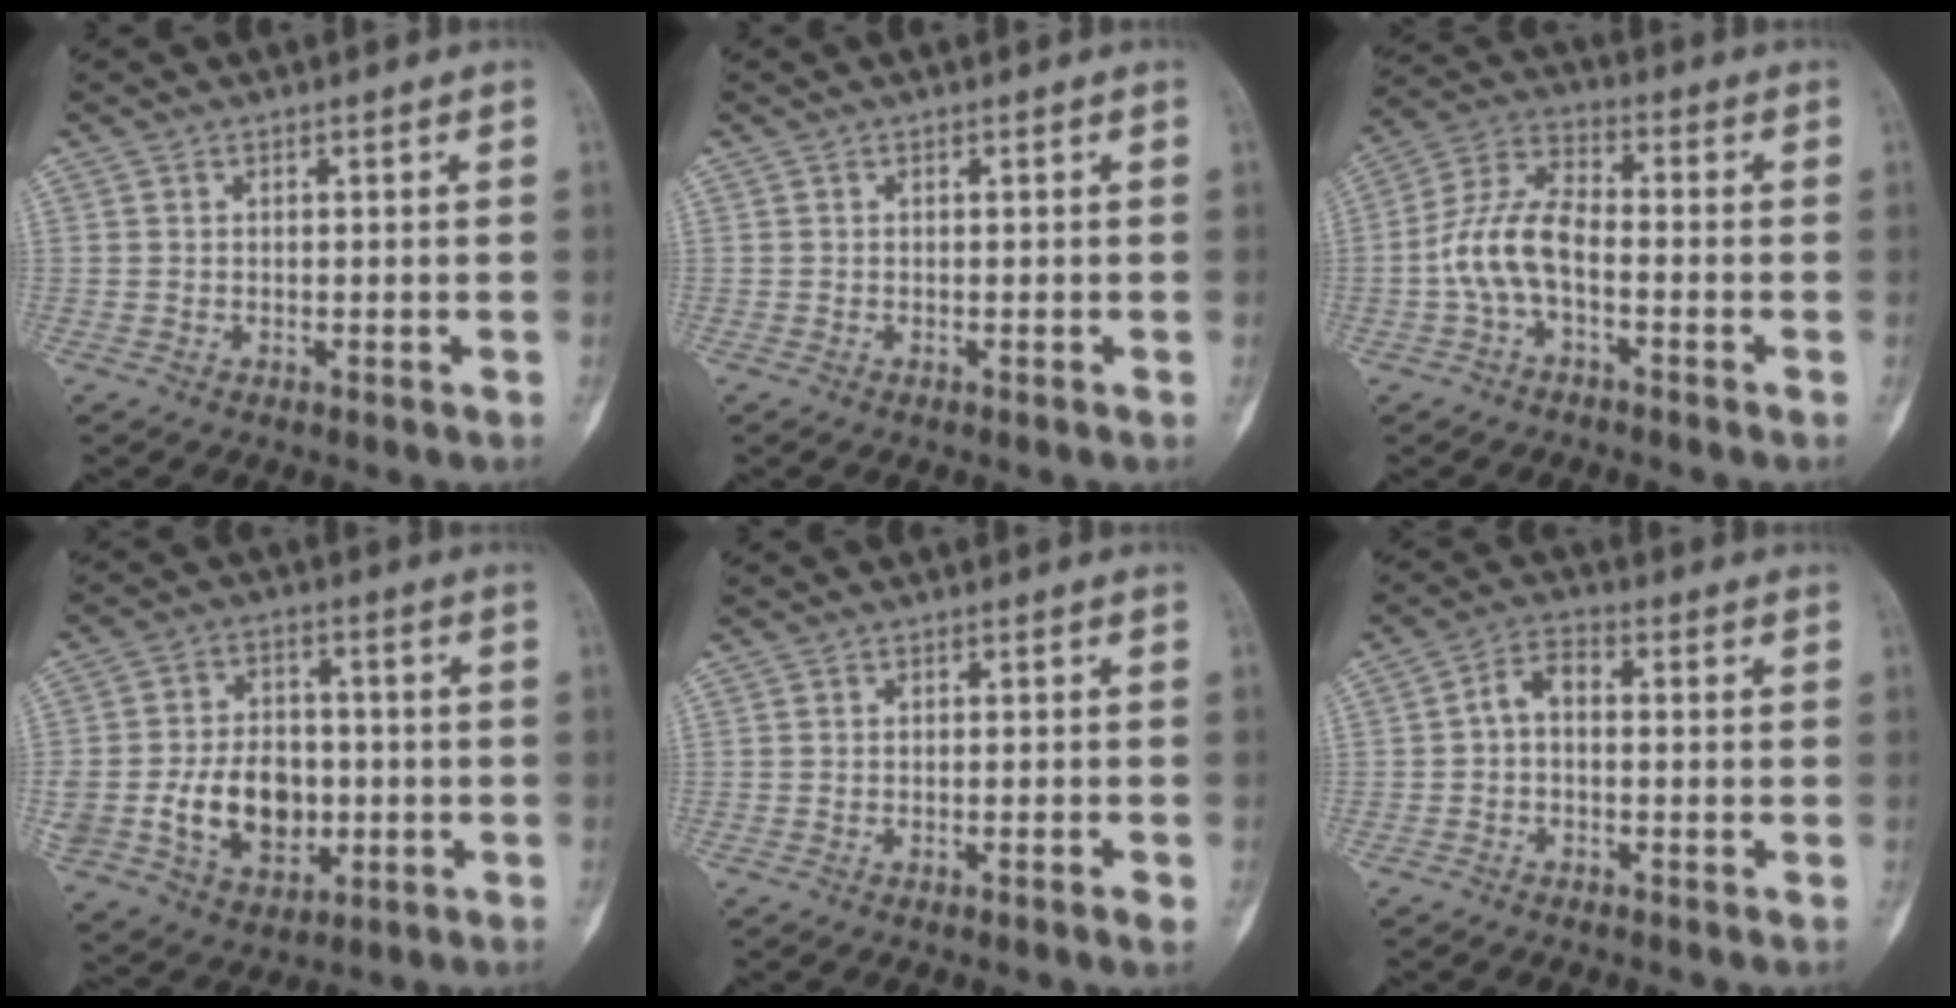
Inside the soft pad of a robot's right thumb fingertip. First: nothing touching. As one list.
[{"total": 0.0}, {"total": 9.6, "force": [-2.3, 4.8, 7.9], "torque": [-0.164, 0.036, -0.055]}, {"total": 15.9, "force": [-2.3, 11.8, 10.4], "torque": [-0.158, 0.017, -0.021]}, {"total": 1.6, "force": [-0.8, 0.0, 1.4], "torque": [-0.029, 0.001, -0.010]}, {"total": 4.3, "force": [-0.4, 2.6, 3.5], "torque": [-0.055, 0.019, -0.020]}]